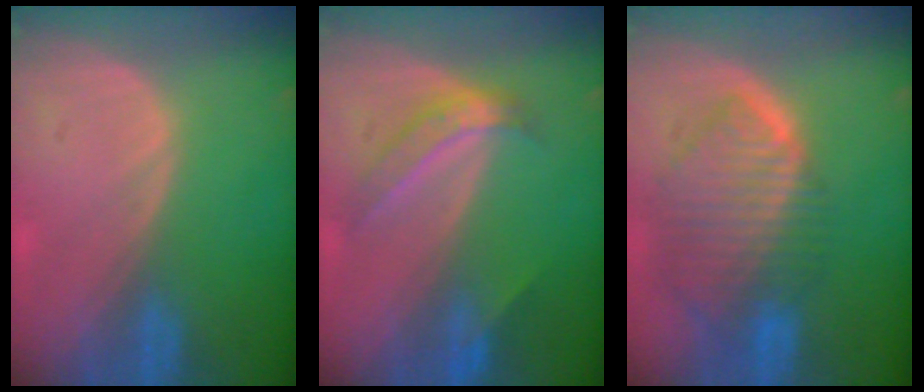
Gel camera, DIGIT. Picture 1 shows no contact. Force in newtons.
{"total": 5.6, "press": 4.8, "slide": 2.9}
{"total": 10.0, "press": 8.5, "slide": 5.2}